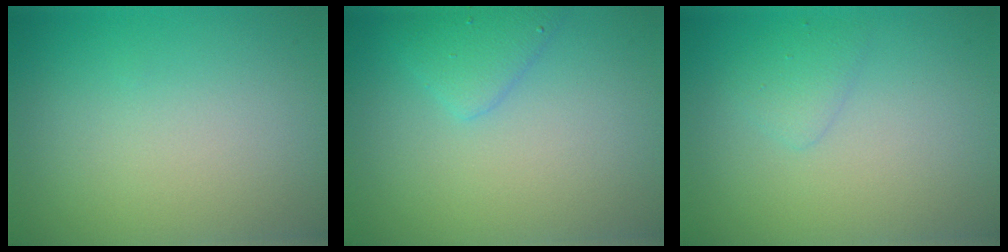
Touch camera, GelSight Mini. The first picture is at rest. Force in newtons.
{"total": 2.1, "press": 2.1, "slide": 0.1}
{"total": 1.3, "press": 1.3, "slide": 0.1}